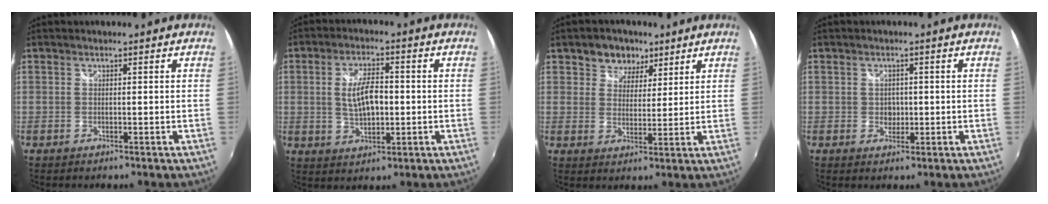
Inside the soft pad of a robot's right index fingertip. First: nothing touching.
{"total": 7.6, "force": [-0.1, 3.5, 6.8], "torque": [-0.127, 0.004, 0.005]}
{"total": 6.3, "force": [3.8, 4.7, 1.8], "torque": [-0.028, 0.013, 0.060]}
{"total": 2.3, "force": [-0.2, 2.1, 0.9], "torque": [-0.013, 0.001, -0.004]}